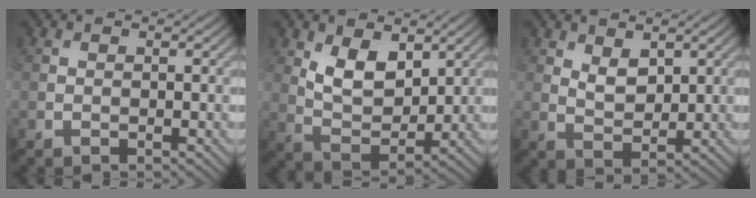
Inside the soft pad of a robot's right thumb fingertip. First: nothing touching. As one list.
[{"total": 7.1, "force": [3.2, 4.0, 5.0], "torque": [-0.101, -0.017, 0.059]}, {"total": 3.2, "force": [1.8, 1.7, 2.1], "torque": [-0.046, -0.006, 0.038]}]